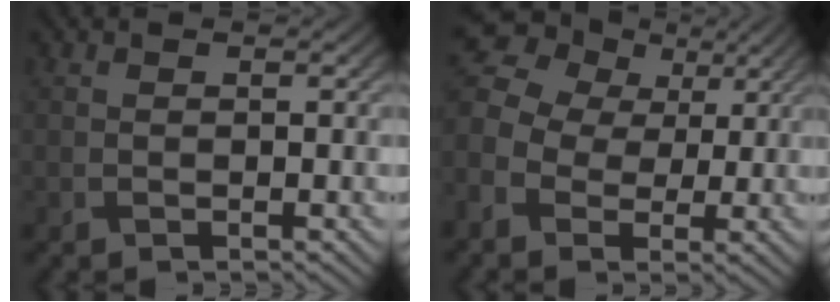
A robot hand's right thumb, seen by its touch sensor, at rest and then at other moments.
{"total": 9.6, "force": [0.5, 7.6, 5.8], "torque": [-0.157, 0.008, 0.007]}